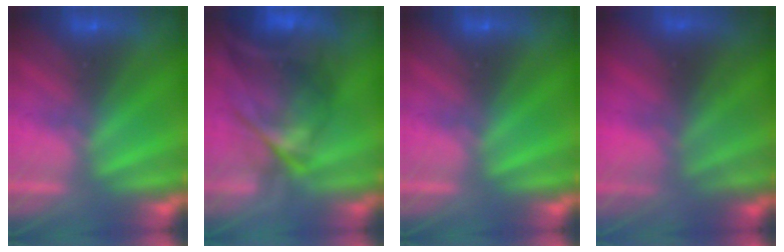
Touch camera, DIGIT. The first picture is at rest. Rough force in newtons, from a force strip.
{"total": 7.5}
{"total": 0.0}
{"total": 8.3}